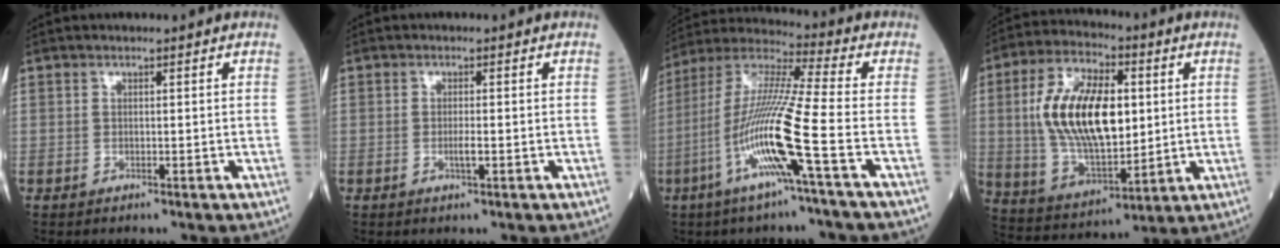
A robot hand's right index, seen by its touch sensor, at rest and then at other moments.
{"total": 1.5, "force": [-0.5, 0.1, 1.4], "torque": [-0.032, -0.002, -0.009]}
{"total": 15.0, "force": [-5.5, -1.1, 13.9], "torque": [-0.293, -0.008, -0.114]}
{"total": 17.2, "force": [2.3, 7.5, 15.3], "torque": [-0.303, 0.013, 0.046]}